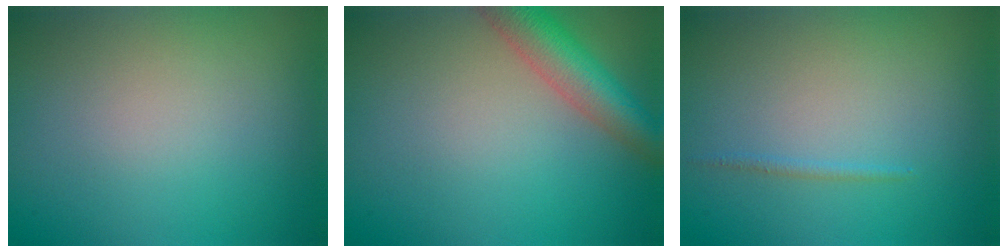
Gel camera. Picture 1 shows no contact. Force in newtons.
{"total": 5.3, "press": 5.3, "slide": 0.3}
{"total": 0.6, "press": 0.6, "slide": 0.1}